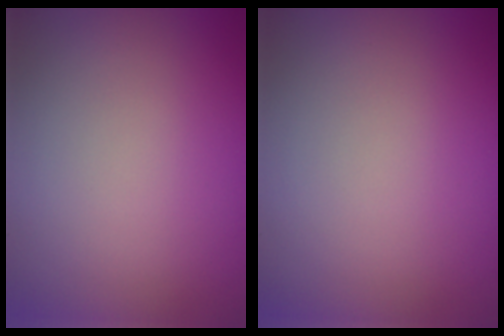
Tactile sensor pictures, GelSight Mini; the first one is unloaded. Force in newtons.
{"total": 0.0}